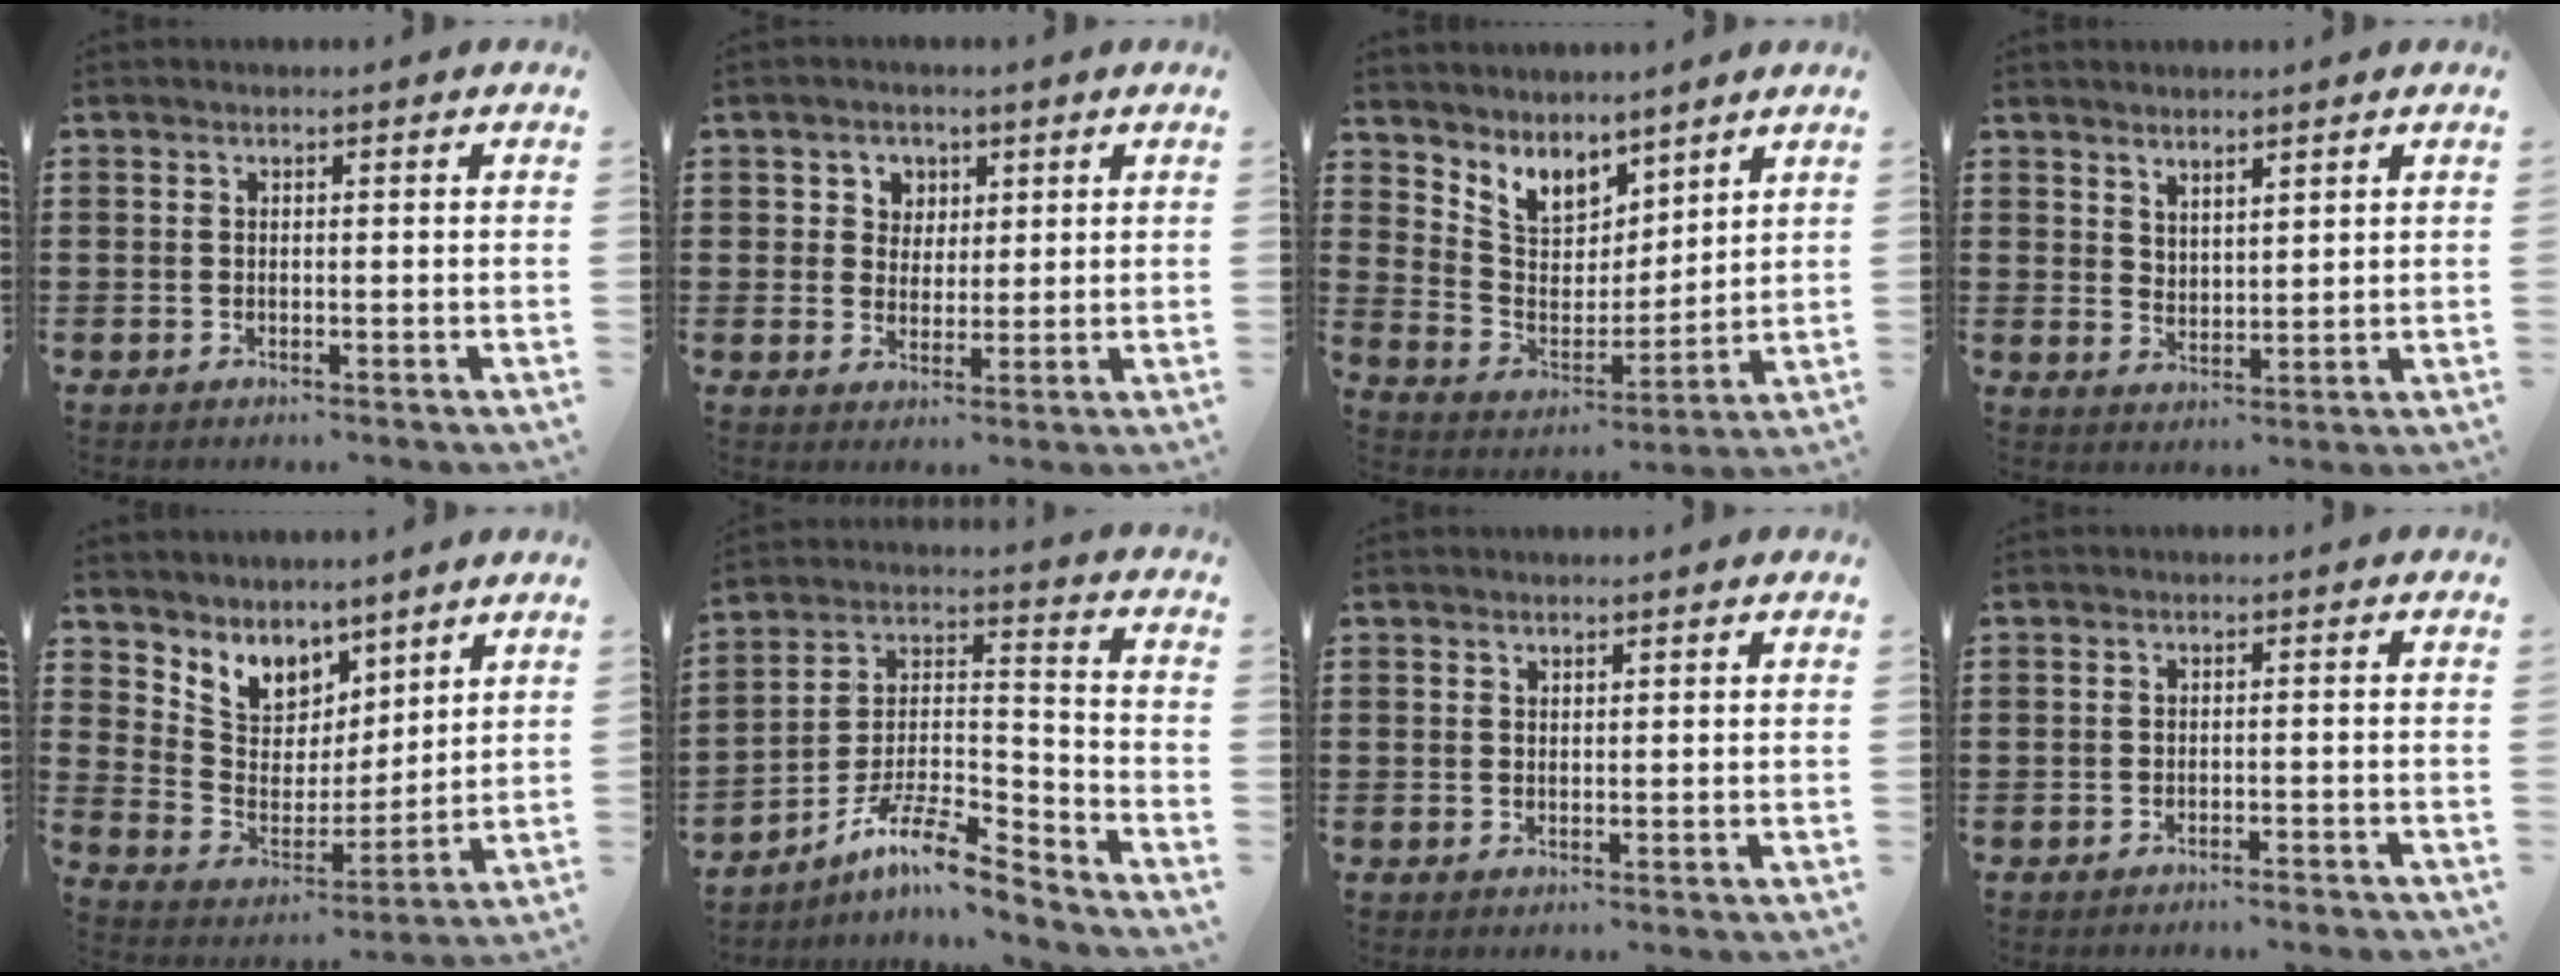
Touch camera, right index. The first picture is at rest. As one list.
[{"total": 3.3, "force": [1.5, 3.0, -0.1], "torque": [-0.017, 0.013, 0.025]}, {"total": 6.4, "force": [5.5, 3.1, 0.9], "torque": [-0.054, -0.037, 0.103]}, {"total": 2.9, "force": [2.8, 0.7, -0.2], "torque": [-0.005, -0.002, 0.056]}, {"total": 6.8, "force": [5.3, 4.3, 0.3], "torque": [-0.054, -0.042, 0.101]}, {"total": 9.8, "force": [-7.8, 1.9, 5.6], "torque": [-0.116, 0.004, -0.157]}, {"total": 0.9, "force": [0.8, 0.4, 0.0], "torque": [-0.002, 0.001, 0.015]}, {"total": 1.3, "force": [-1.2, 0.0, 0.4], "torque": [-0.010, 0.001, -0.023]}]